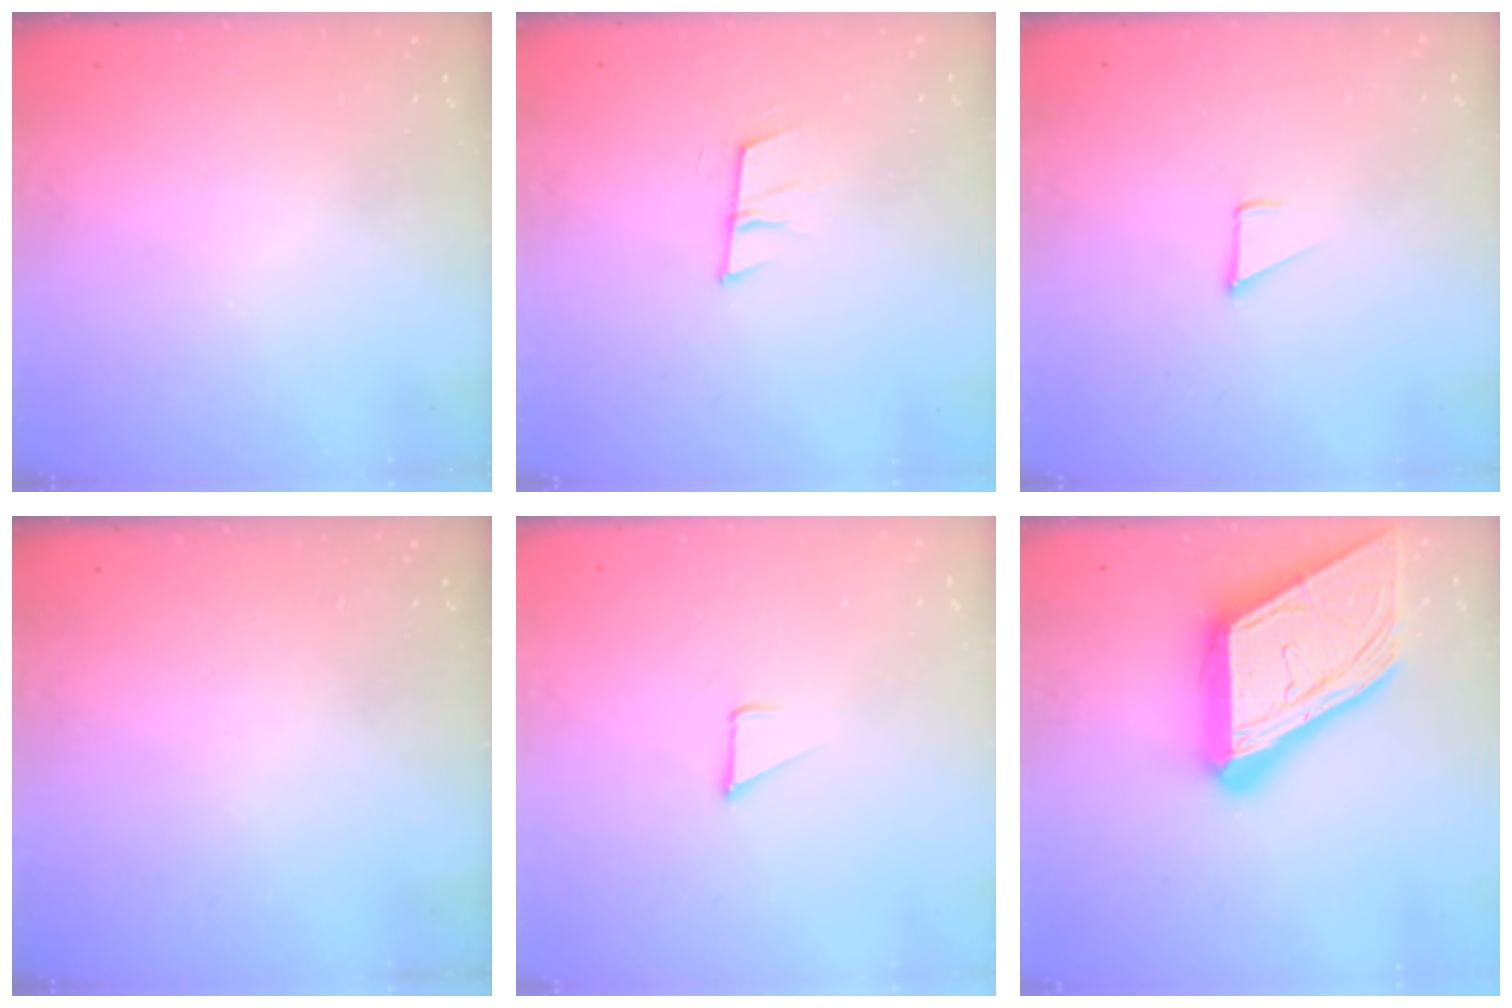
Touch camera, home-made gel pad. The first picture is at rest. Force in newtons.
{"total": 7.9, "press": 7.3, "slide": 3.0}
{"total": 2.8, "press": 2.8, "slide": 0.2}
{"total": 0.0}
{"total": 2.8, "press": 2.8, "slide": 0.2}
{"total": 24.3, "press": 24.2, "slide": 2.6}